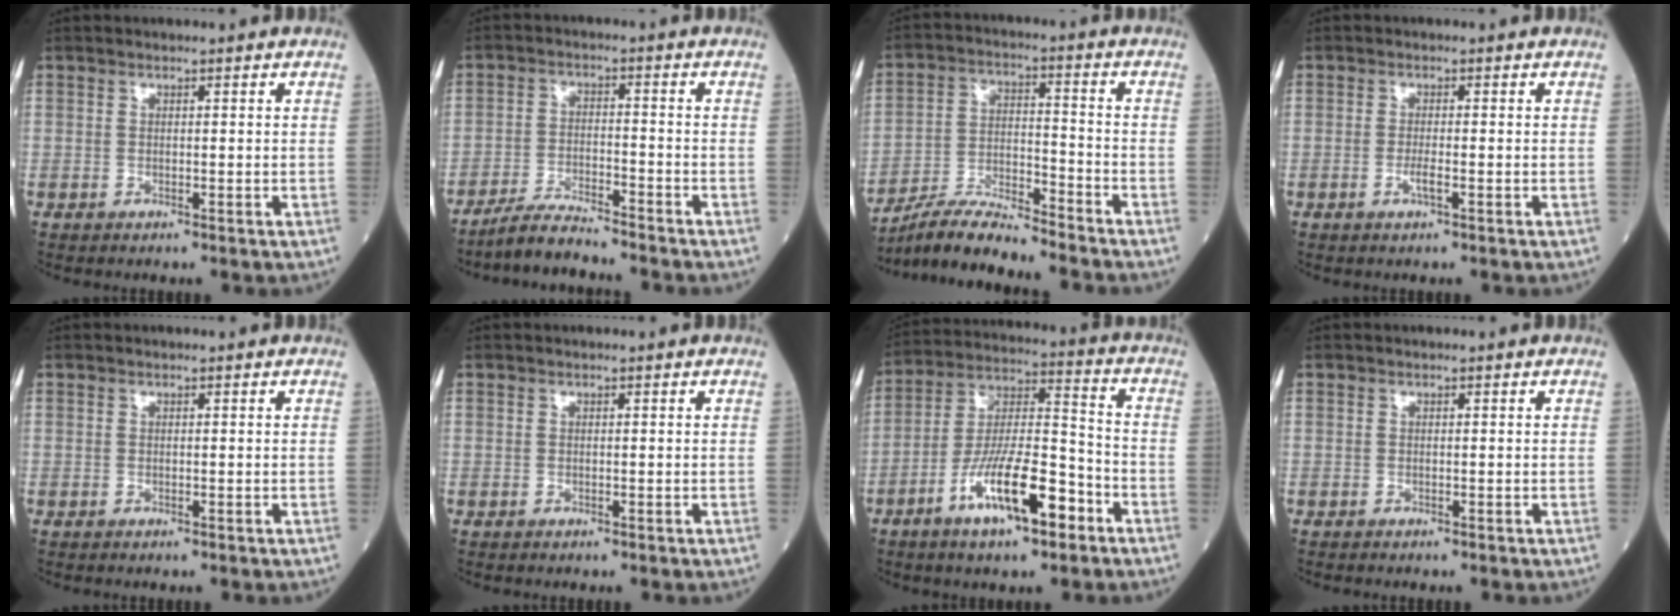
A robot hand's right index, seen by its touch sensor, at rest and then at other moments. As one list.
[{"total": 6.3, "force": [-6.0, 0.0, 2.0], "torque": [-0.034, -0.017, -0.110]}, {"total": 10.1, "force": [-9.6, -0.2, 3.2], "torque": [-0.059, -0.002, -0.177]}, {"total": 1.7, "force": [-0.6, 0.1, 1.6], "torque": [-0.032, -0.002, -0.012]}, {"total": 0.0}, {"total": 0.0}, {"total": 13.9, "force": [-7.0, 3.1, 11.6], "torque": [-0.219, -0.001, -0.124]}, {"total": 0.0}]